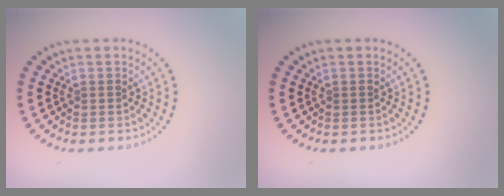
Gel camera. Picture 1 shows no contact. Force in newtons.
{"total": 0.0}